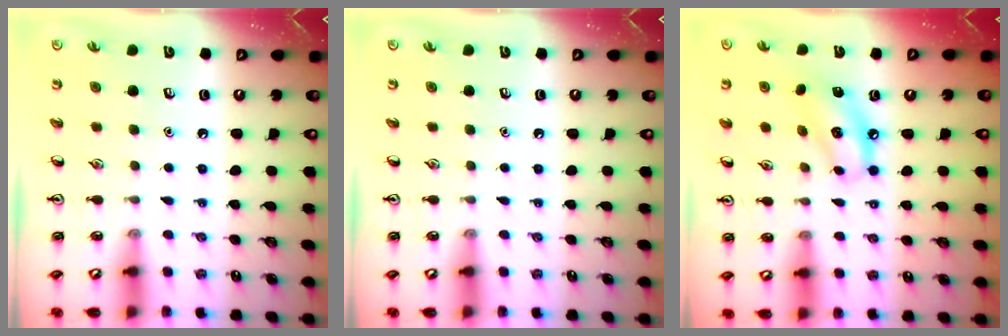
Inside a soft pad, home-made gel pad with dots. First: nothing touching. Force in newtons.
{"total": 0.0}
{"total": 9.4, "press": 9.2, "slide": 2.2}